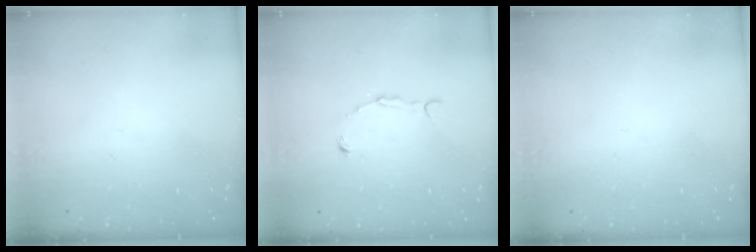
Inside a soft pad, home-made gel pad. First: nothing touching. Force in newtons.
{"total": 2.8, "press": 2.8, "slide": 0.1}
{"total": 0.0}